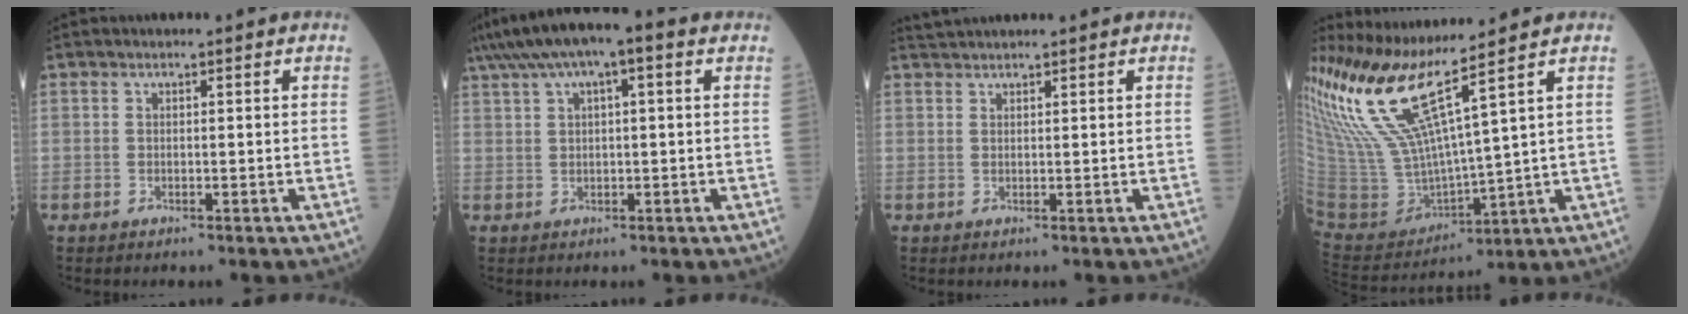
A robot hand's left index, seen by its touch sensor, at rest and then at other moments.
{"total": 10.5, "force": [5.8, 2.5, 8.4], "torque": [-0.149, 0.048, 0.089]}
{"total": 1.7, "force": [1.6, -0.4, 0.1], "torque": [-0.005, 0.018, 0.040]}
{"total": 14.3, "force": [9.9, -1.1, 10.2], "torque": [-0.221, -0.014, 0.206]}